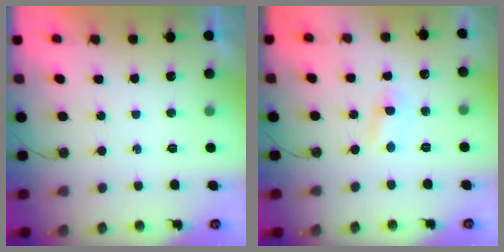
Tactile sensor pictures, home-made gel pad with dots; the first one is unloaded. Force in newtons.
{"total": 1.7, "press": 1.7, "slide": 0.3}